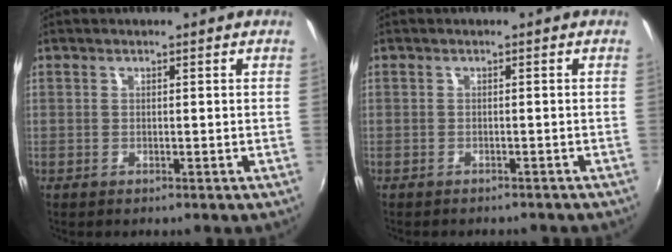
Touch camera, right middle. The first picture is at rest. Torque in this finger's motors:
{"motor_torque": [0.95, -1.19, 0.16, 0.05]}